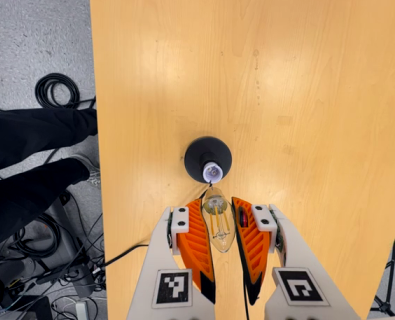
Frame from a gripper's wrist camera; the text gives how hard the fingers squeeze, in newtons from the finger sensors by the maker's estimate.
{"total": 21.6, "left": 24.6, "right": 18.7}